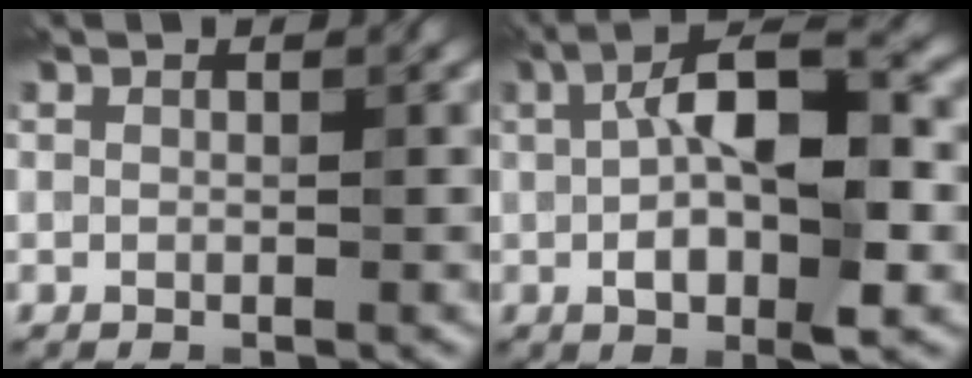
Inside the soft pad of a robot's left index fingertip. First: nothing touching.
{"total": 9.8, "force": [0.1, 3.6, 9.1], "torque": [-0.147, 0.018, -0.006]}